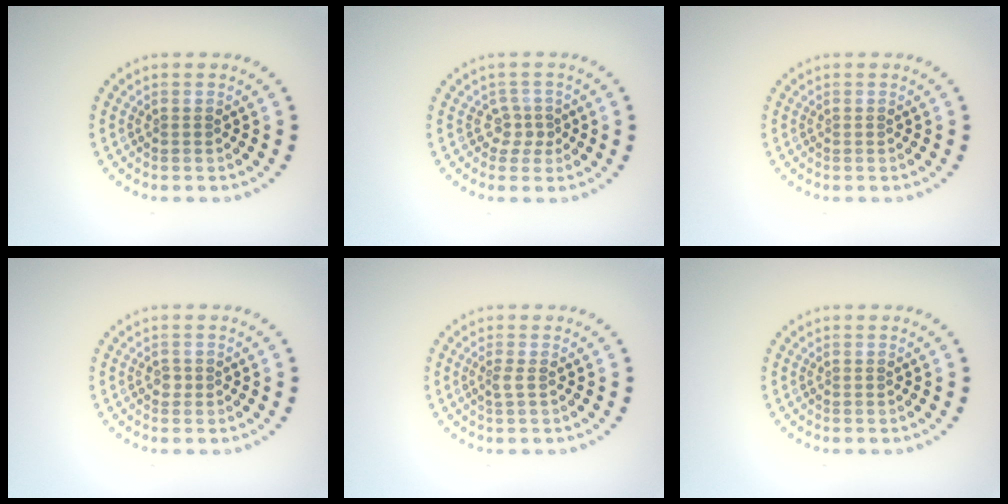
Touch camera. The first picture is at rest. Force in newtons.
{"total": 1.7, "press": 1.1, "slide": 1.3}
{"total": 0.0}
{"total": 0.7, "press": 0.6, "slide": 0.4}
{"total": 0.9, "press": 0.7, "slide": 0.7}
{"total": 0.0}